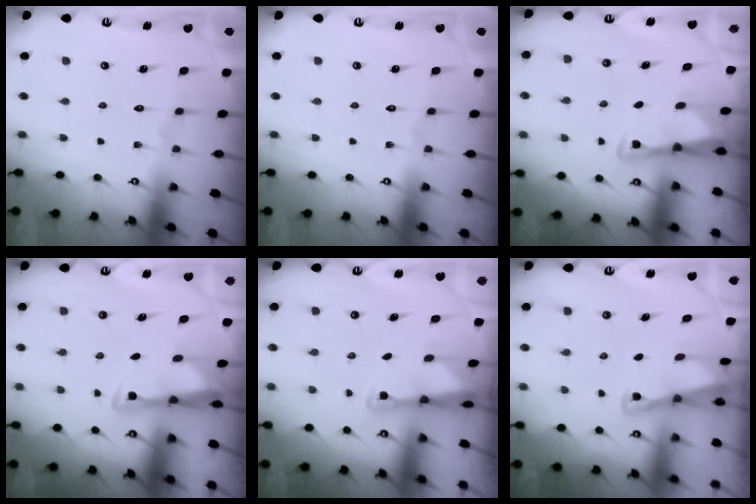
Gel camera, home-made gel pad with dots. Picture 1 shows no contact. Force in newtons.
{"total": 0.0}
{"total": 2.9, "press": 2.9, "slide": 0.4}
{"total": 3.3, "press": 3.2, "slide": 0.9}
{"total": 1.9, "press": 1.9, "slide": 0.3}
{"total": 2.1, "press": 2.1, "slide": 0.4}